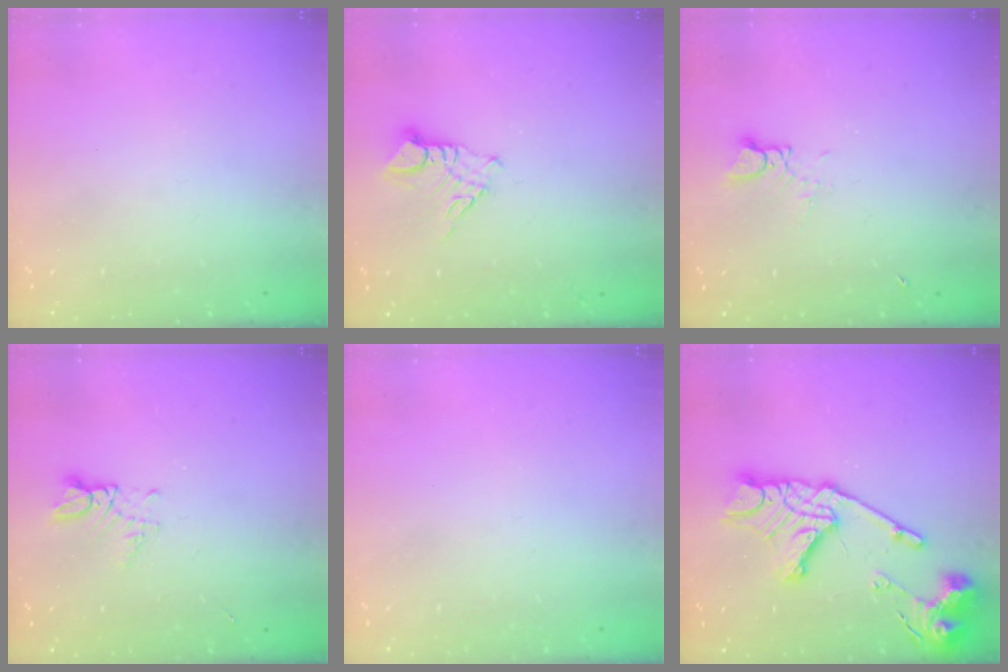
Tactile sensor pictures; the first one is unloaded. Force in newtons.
{"total": 5.1, "press": 5.1, "slide": 0.3}
{"total": 2.7, "press": 2.7, "slide": 0.2}
{"total": 3.0, "press": 3.0, "slide": 0.3}
{"total": 0.0}
{"total": 20.2, "press": 20.1, "slide": 2.0}